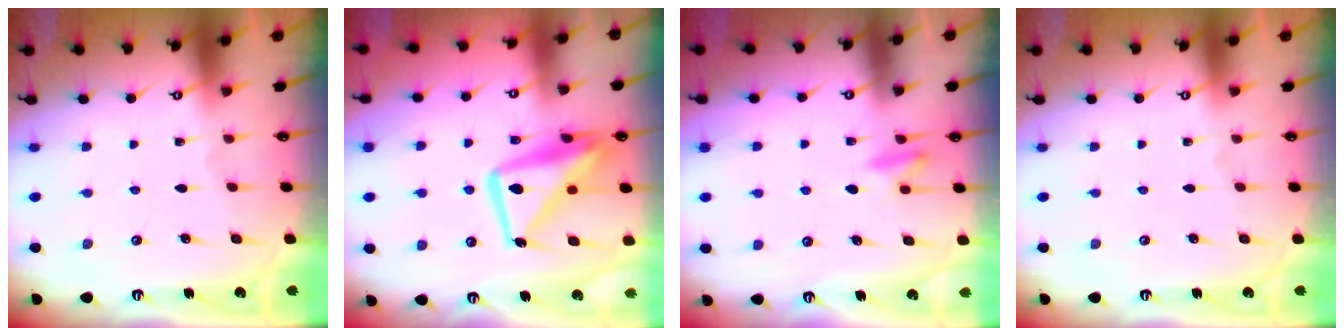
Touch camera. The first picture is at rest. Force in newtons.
{"total": 15.8, "press": 15.7, "slide": 1.8}
{"total": 7.3, "press": 7.2, "slide": 1.3}
{"total": 0.0}